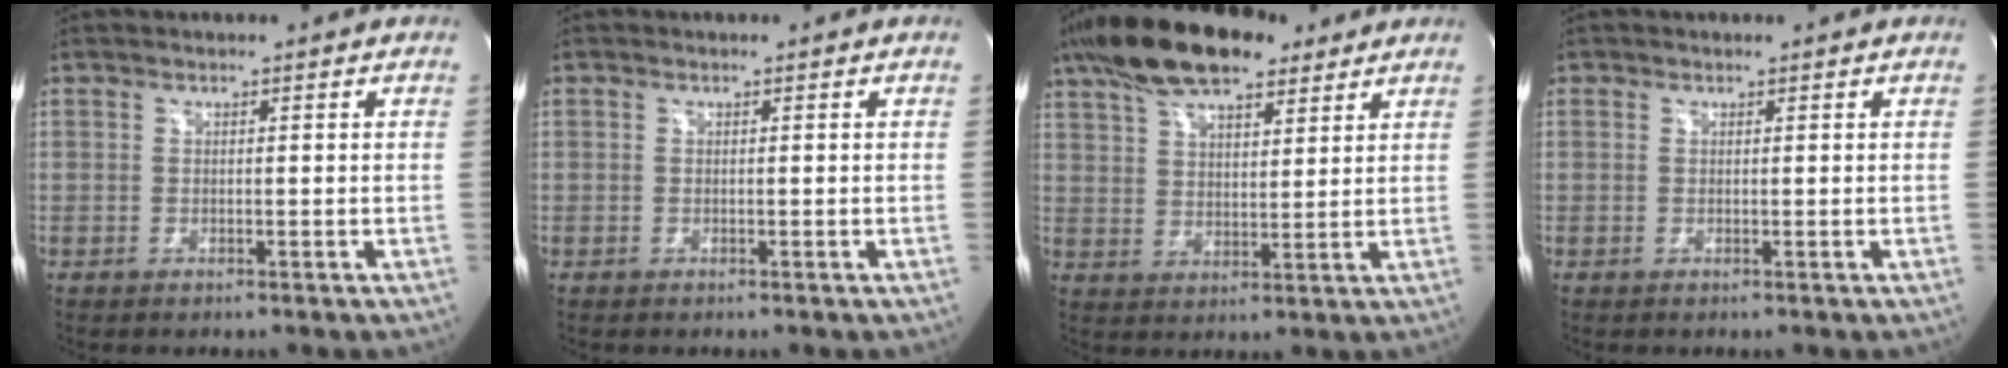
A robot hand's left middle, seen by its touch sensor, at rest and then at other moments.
{"total": 0.0}
{"total": 16.1, "force": [11.5, 5.7, 9.7], "torque": [-0.193, 0.041, 0.199]}
{"total": 0.0}